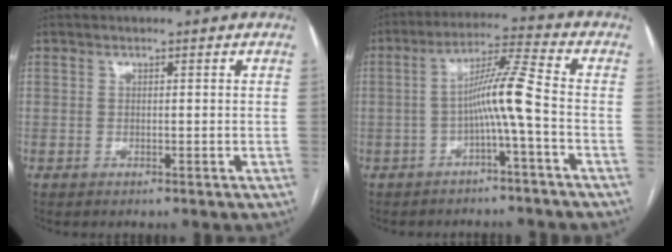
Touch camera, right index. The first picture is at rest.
{"total": 7.4, "force": [-1.9, -1.0, 7.1], "torque": [-0.127, 0.019, -0.034]}